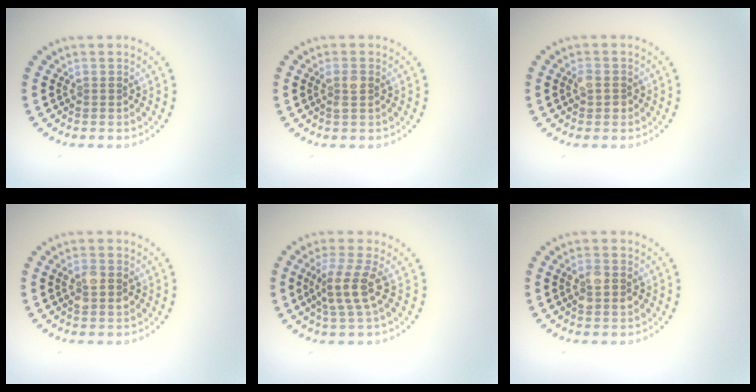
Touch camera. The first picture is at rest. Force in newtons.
{"total": 1.4, "press": 1.3, "slide": 0.5}
{"total": 1.5, "press": 1.5, "slide": 0.2}
{"total": 2.2, "press": 2.2, "slide": 0.2}
{"total": 3.5, "press": 3.1, "slide": 1.6}
{"total": 2.2, "press": 2.2, "slide": 0.2}